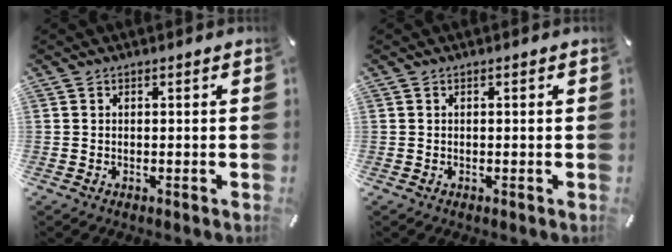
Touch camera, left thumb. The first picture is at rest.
{"total": 0.0}